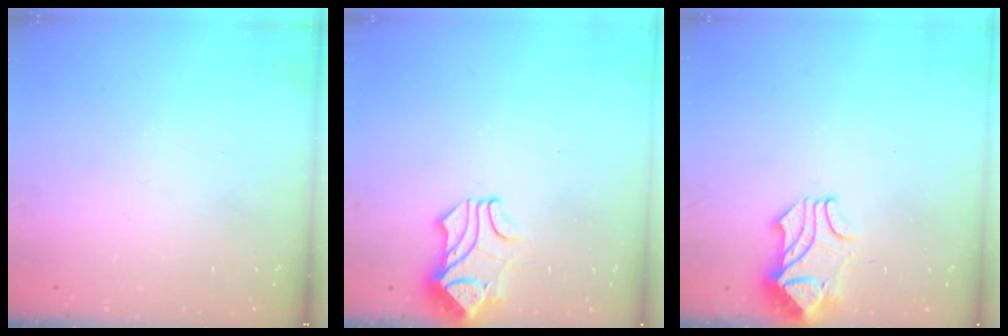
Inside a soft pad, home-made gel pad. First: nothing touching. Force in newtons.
{"total": 1.9, "press": 1.5, "slide": 1.1}
{"total": 2.4, "press": 2.2, "slide": 1.0}